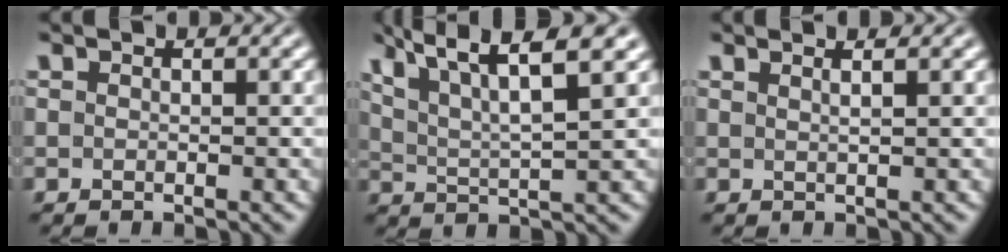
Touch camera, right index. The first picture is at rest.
{"total": 6.6, "force": [3.7, 2.4, 4.9], "torque": [-0.084, 0.001, 0.064]}
{"total": 1.7, "force": [0.9, -1.2, 0.8], "torque": [-0.004, -0.001, 0.021]}